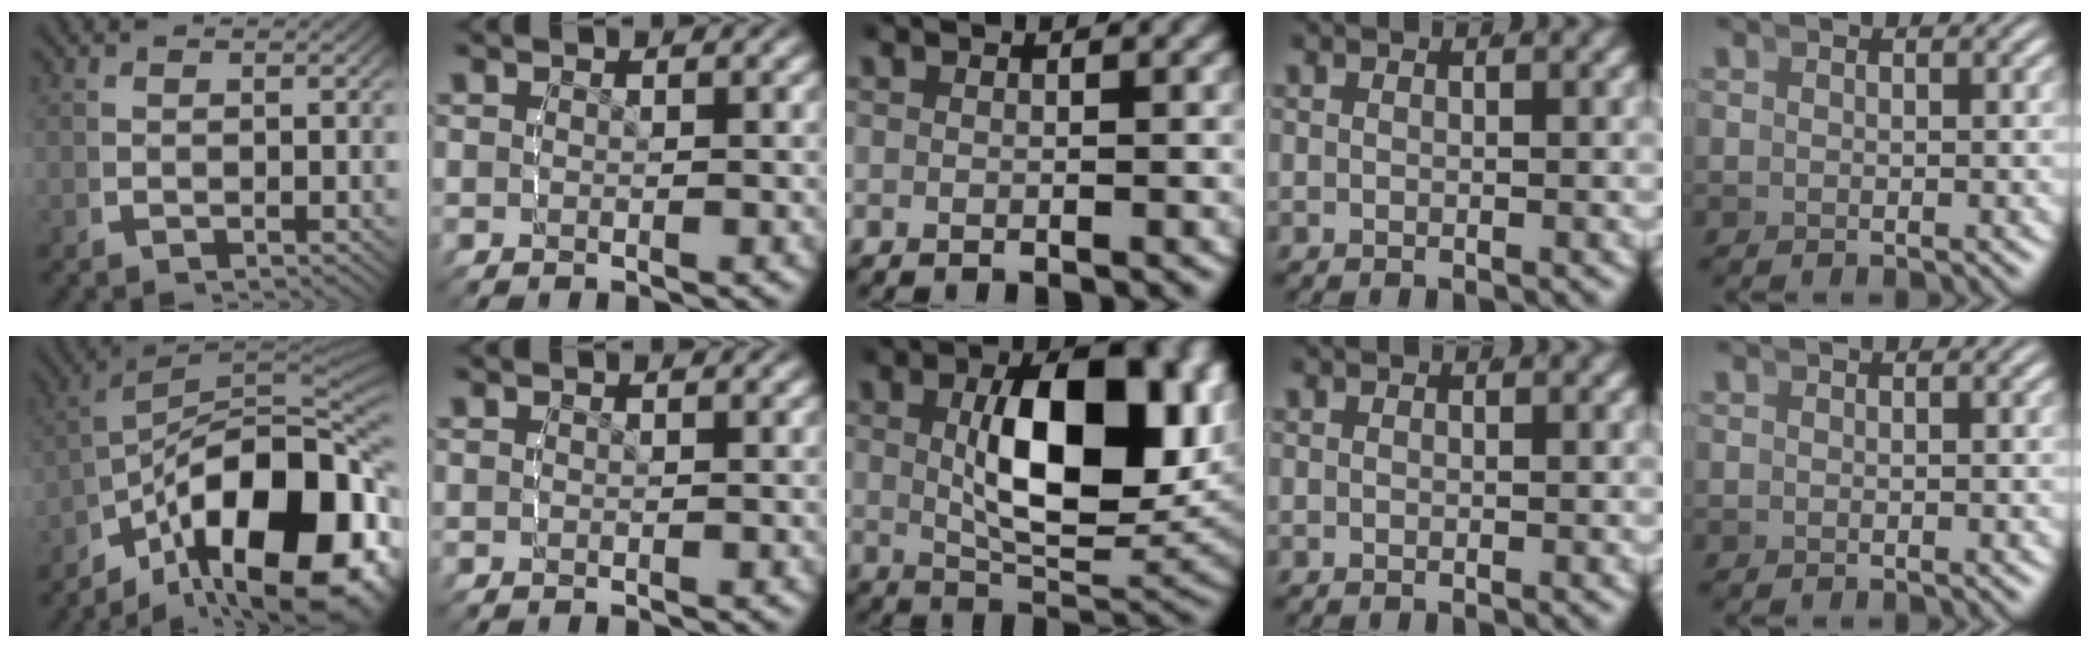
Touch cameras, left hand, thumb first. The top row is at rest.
{"thumb": {"total": 21.5, "force": [-4.1, 12.7, 16.8], "torque": [-0.240, -0.057, -0.043]}, "middle": {"total": 12.0, "force": [2.0, 5.4, 10.6], "torque": [-0.157, -0.007, 0.032]}}